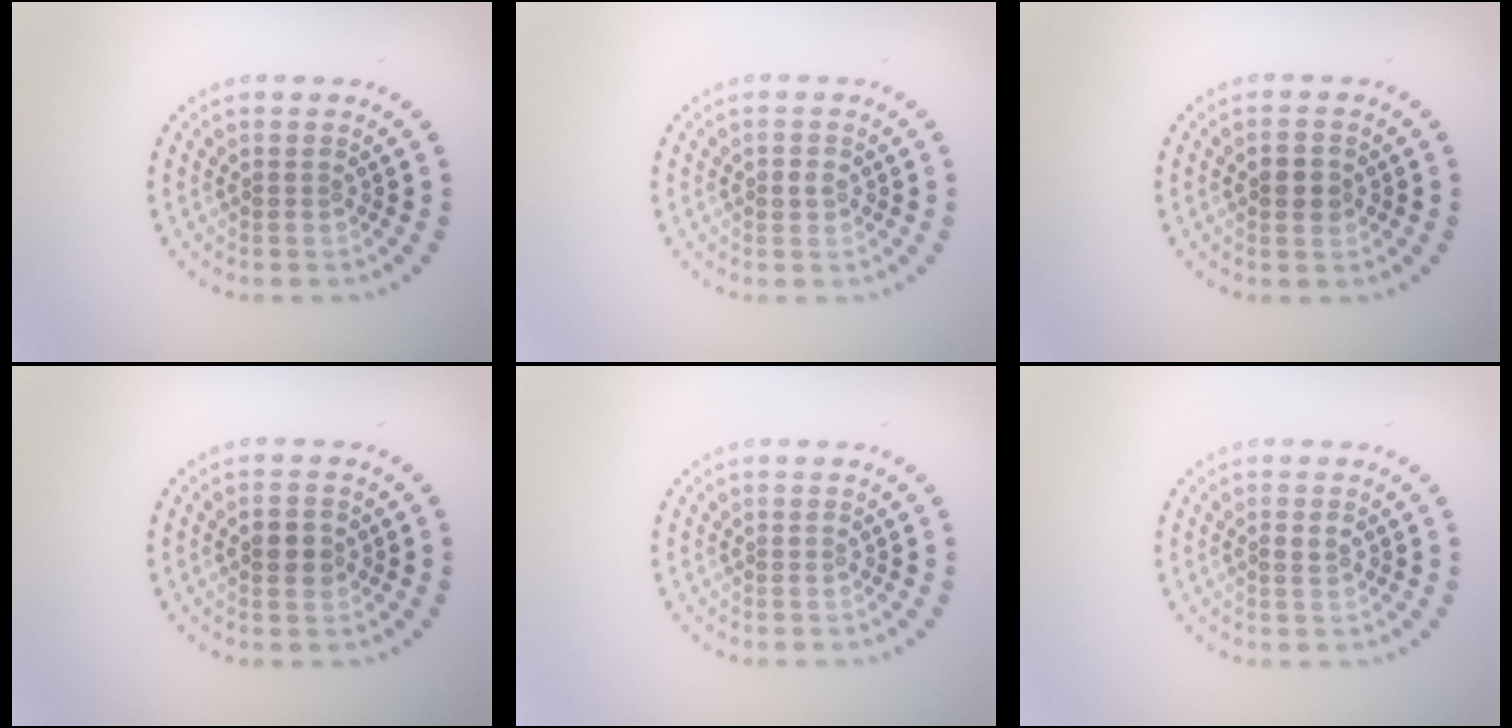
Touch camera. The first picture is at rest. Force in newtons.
{"total": 1.1, "press": 1.1, "slide": 0.3}
{"total": 2.2, "press": 2.2, "slide": 0.1}
{"total": 2.2, "press": 2.2, "slide": 0.1}
{"total": 0.0}
{"total": 1.0, "press": 1.0, "slide": 0.3}